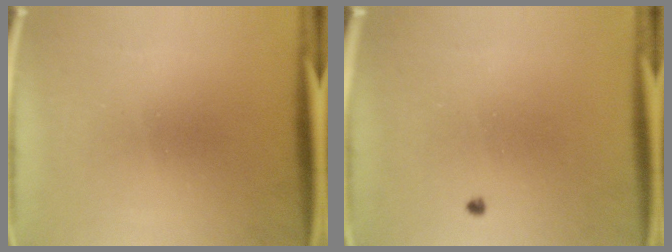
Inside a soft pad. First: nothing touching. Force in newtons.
{"total": 0.7}